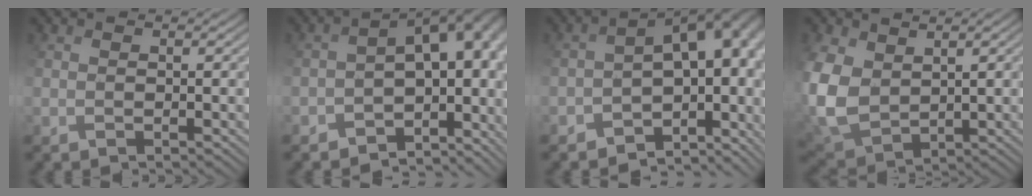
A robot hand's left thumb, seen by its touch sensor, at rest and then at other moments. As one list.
[{"total": 13.4, "force": [-3.1, 7.8, 10.4], "torque": [-0.140, -0.035, 0.005]}, {"total": 14.3, "force": [-2.3, 8.1, 11.6], "torque": [-0.160, -0.036, 0.023]}, {"total": 10.0, "force": [2.3, 7.0, 6.8], "torque": [-0.205, -0.005, 0.055]}]